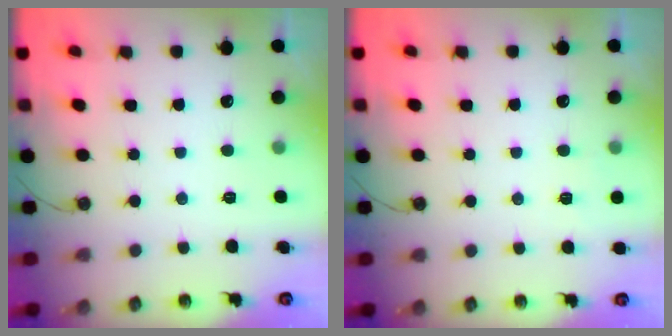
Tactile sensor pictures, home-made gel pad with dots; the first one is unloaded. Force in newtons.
{"total": 3.4, "press": 2.2, "slide": 2.7}